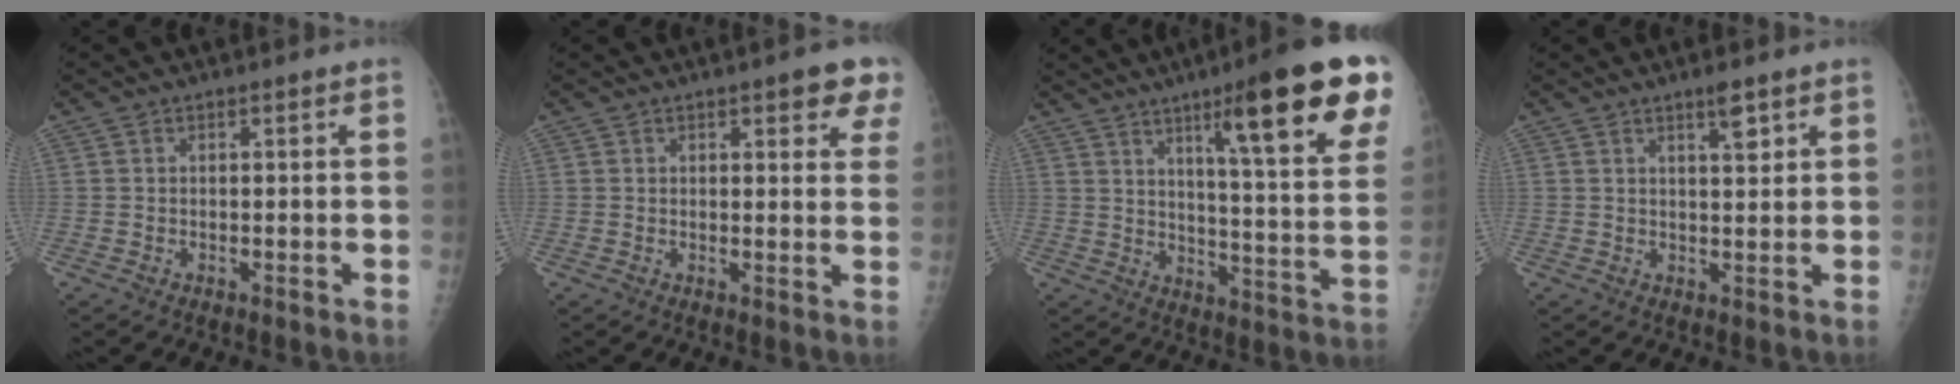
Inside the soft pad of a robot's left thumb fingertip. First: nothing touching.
{"total": 6.3, "force": [3.9, 2.7, 4.1], "torque": [-0.010, -0.013, 0.040]}
{"total": 23.0, "force": [12.5, 3.3, 19.0], "torque": [-0.236, -0.048, 0.178]}
{"total": 3.4, "force": [2.2, 0.8, 2.4], "torque": [-0.031, -0.015, 0.035]}